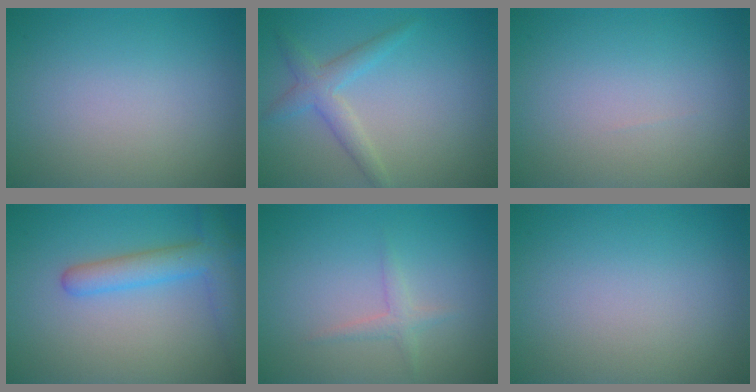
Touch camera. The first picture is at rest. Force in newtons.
{"total": 2.6, "press": 2.6, "slide": 0.1}
{"total": 0.0}
{"total": 4.1, "press": 4.1, "slide": 0.4}
{"total": 1.3, "press": 1.3, "slide": 0.1}
{"total": 0.0}